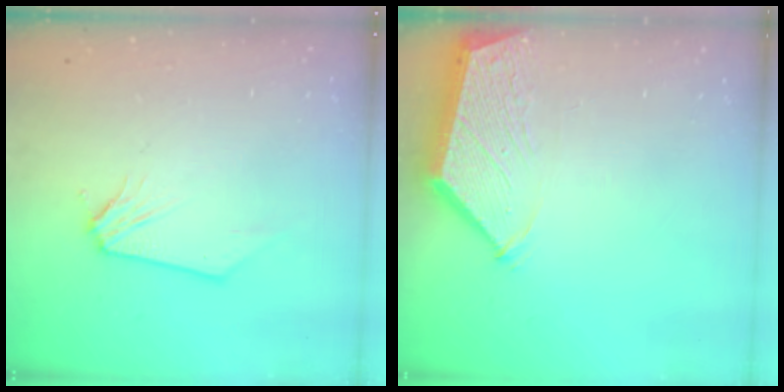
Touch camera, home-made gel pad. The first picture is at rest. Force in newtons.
{"total": 3.2, "press": 3.2, "slide": 0.5}